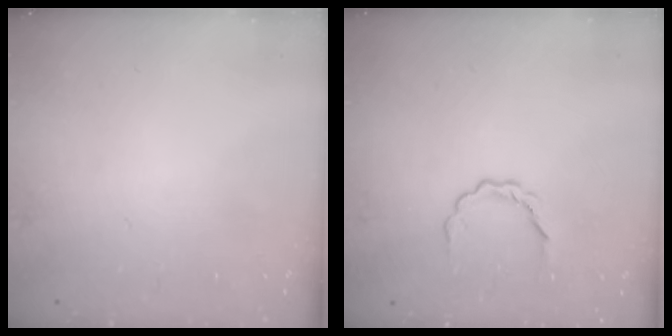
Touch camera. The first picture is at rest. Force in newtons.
{"total": 4.1, "press": 4.0, "slide": 0.3}